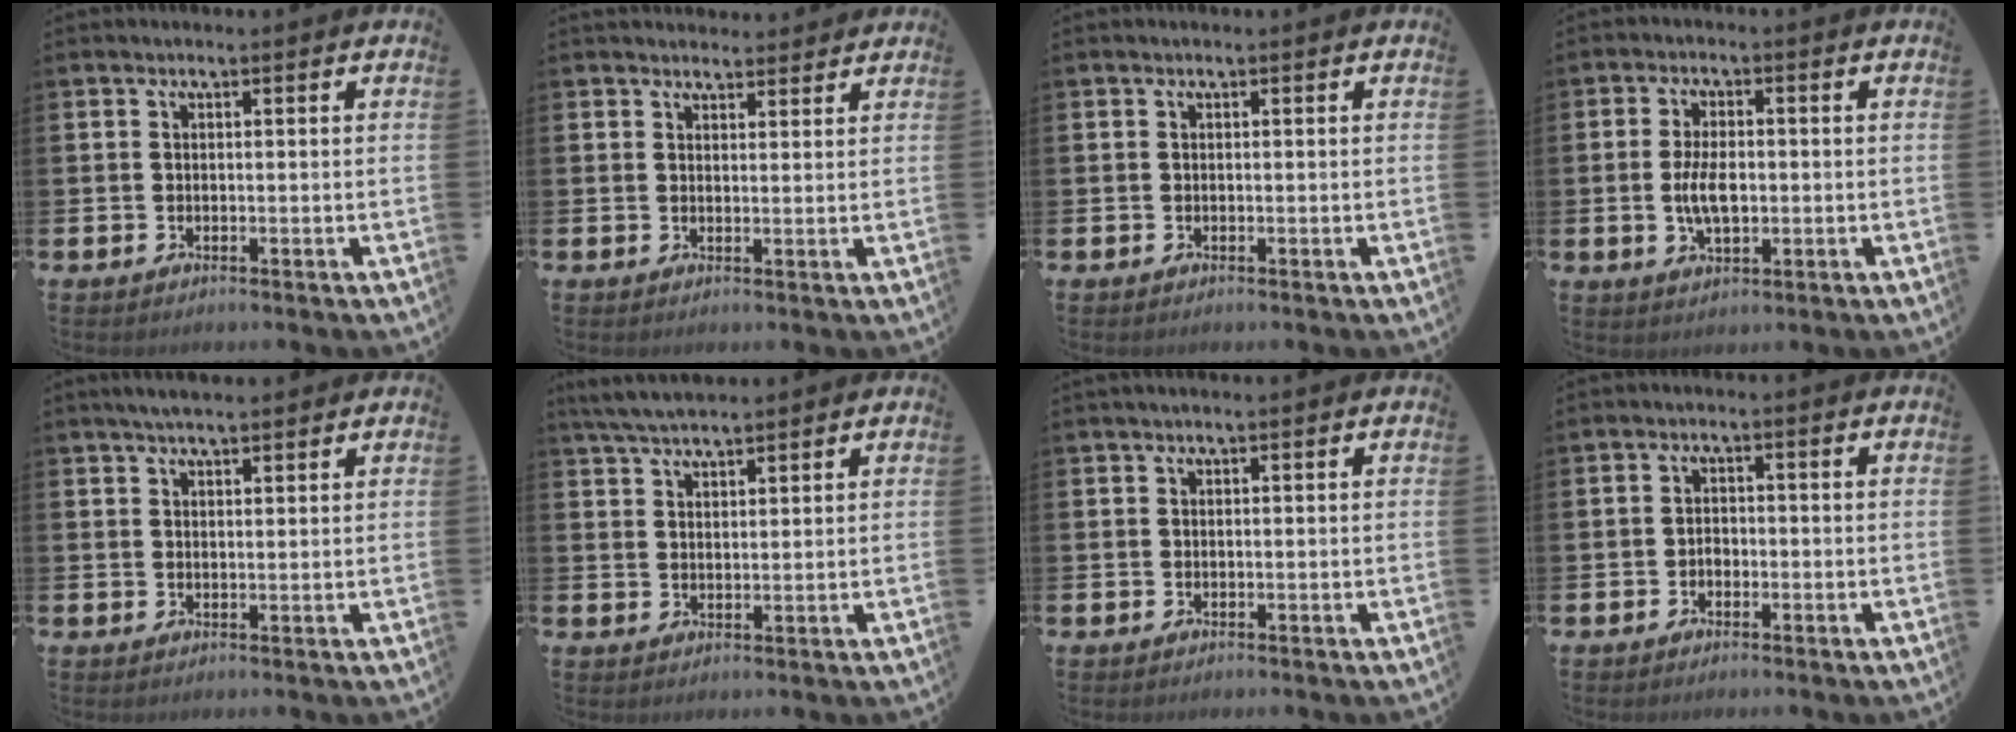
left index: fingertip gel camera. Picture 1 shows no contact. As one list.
[{"total": 2.6, "force": [2.5, 0.7, -0.2], "torque": [0.007, -0.012, 0.045]}, {"total": 0.0}, {"total": 5.2, "force": [-0.2, 2.5, 4.5], "torque": [-0.078, -0.001, -0.009]}, {"total": 3.2, "force": [2.9, 0.5, 1.1], "torque": [-0.025, -0.005, 0.052]}, {"total": 4.2, "force": [3.9, 0.8, 1.3], "torque": [-0.035, -0.010, 0.073]}, {"total": 0.6, "force": [0.5, 0.0, 0.3], "torque": [-0.001, -0.001, 0.009]}, {"total": 1.3, "force": [-0.5, 1.0, 0.6], "torque": [-0.008, 0.002, -0.012]}]